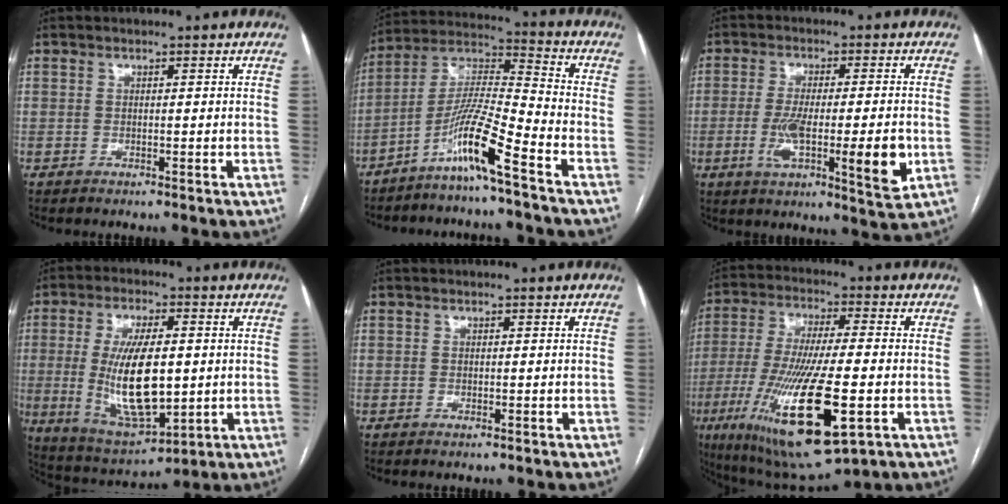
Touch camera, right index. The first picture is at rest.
{"total": 11.5, "force": [-7.1, -1.0, 9.0], "torque": [-0.183, -0.003, -0.139]}
{"total": 12.8, "force": [-2.9, 1.9, 12.4], "torque": [-0.206, -0.019, -0.045]}
{"total": 15.0, "force": [-0.2, 5.3, 14.0], "torque": [-0.275, -0.008, 0.010]}
{"total": 0.0}
{"total": 20.8, "force": [-6.5, 3.7, 19.4], "torque": [-0.390, -0.043, -0.103]}